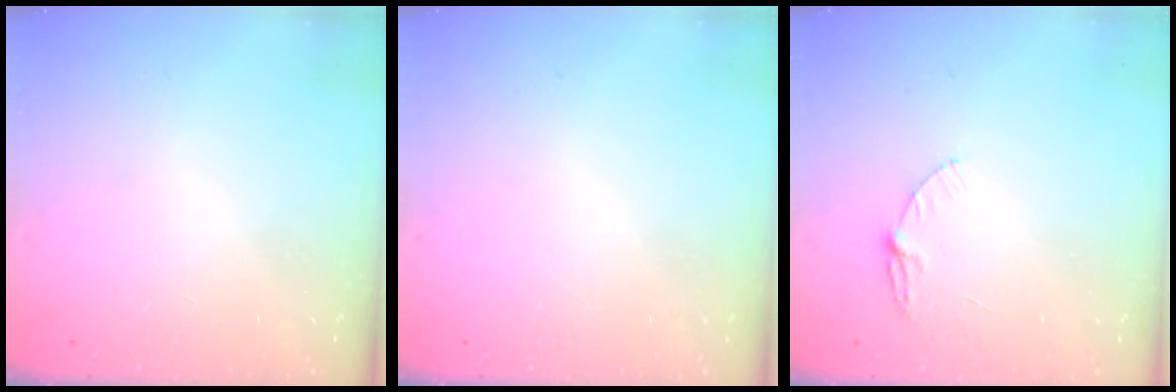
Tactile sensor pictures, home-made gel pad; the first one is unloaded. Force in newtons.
{"total": 0.0}
{"total": 5.3, "press": 5.3, "slide": 0.5}